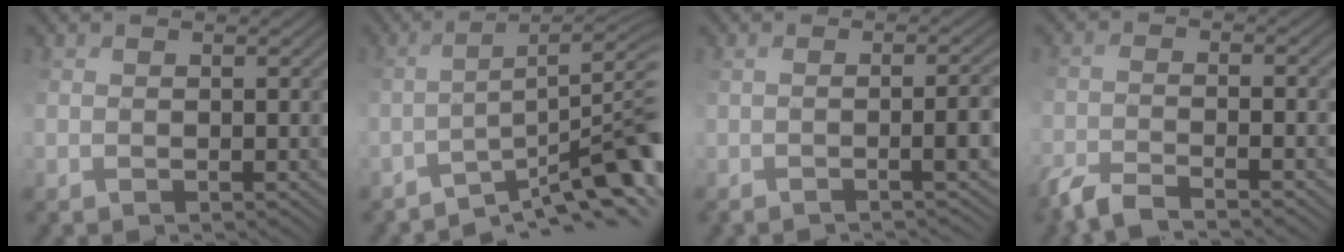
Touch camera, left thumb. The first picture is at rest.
{"total": 8.9, "force": [-6.1, 0.5, 6.5], "torque": [-0.087, 0.018, -0.082]}
{"total": 4.4, "force": [-1.9, 0.0, 3.9], "torque": [-0.036, 0.005, -0.018]}
{"total": 4.7, "force": [-4.0, 0.2, 2.6], "torque": [-0.052, 0.002, -0.077]}